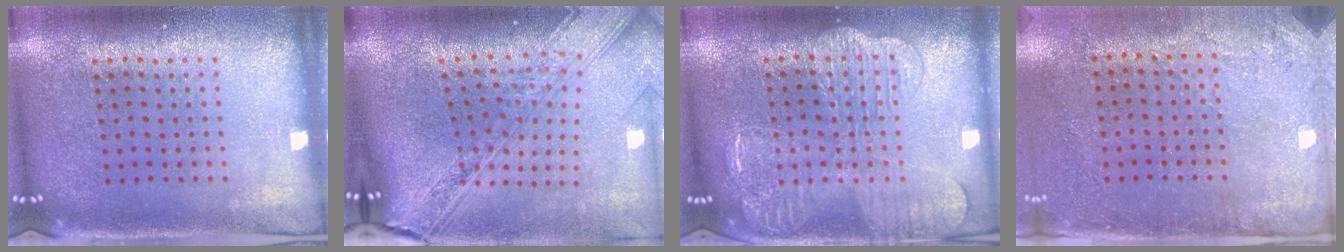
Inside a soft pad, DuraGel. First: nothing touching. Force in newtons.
{"total": 3.9, "press": 2.8, "slide": 2.7}
{"total": 2.6, "press": 2.6, "slide": 0.3}
{"total": 2.9, "press": 2.3, "slide": 1.6}